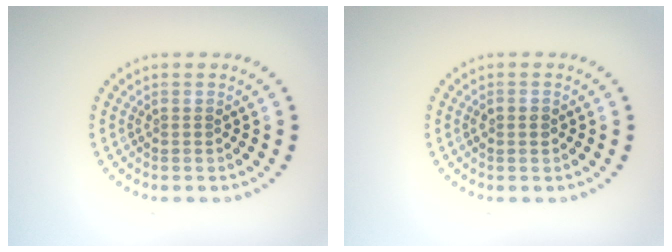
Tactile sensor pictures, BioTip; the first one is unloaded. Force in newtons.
{"total": 1.3, "press": 1.3, "slide": 0.1}